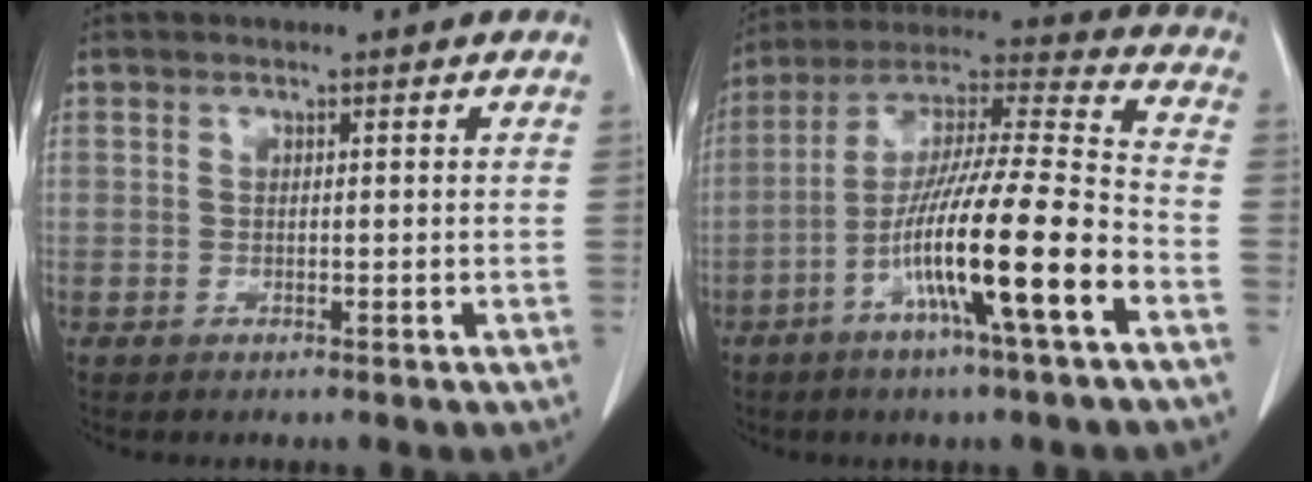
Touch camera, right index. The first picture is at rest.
{"total": 18.4, "force": [-7.2, 0.0, 16.9], "torque": [-0.307, -0.008, -0.131]}